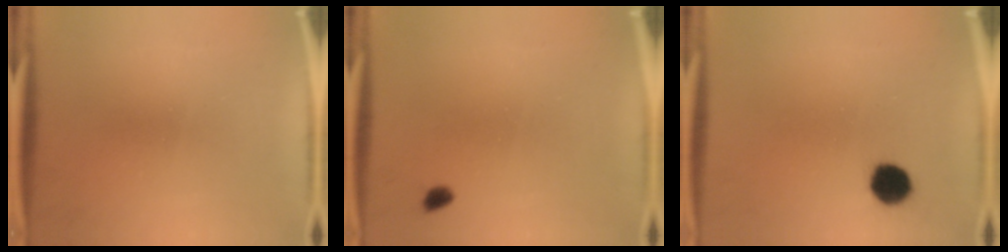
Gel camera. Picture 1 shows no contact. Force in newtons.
{"total": 1.3}
{"total": 6.2}